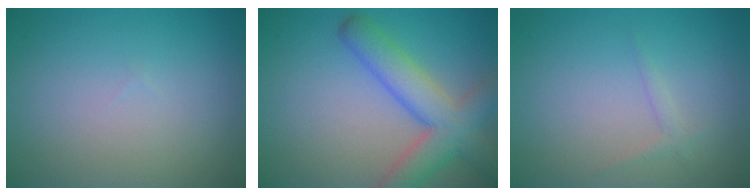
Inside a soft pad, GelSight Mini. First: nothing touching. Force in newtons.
{"total": 6.6, "press": 6.6, "slide": 0.3}
{"total": 0.9, "press": 0.9, "slide": 0.1}